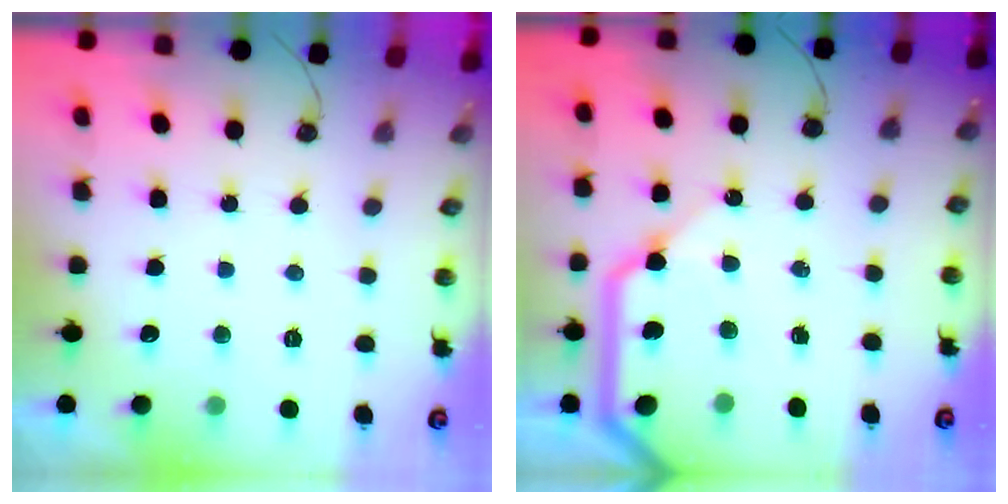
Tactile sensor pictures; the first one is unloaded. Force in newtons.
{"total": 15.8, "press": 15.7, "slide": 2.0}